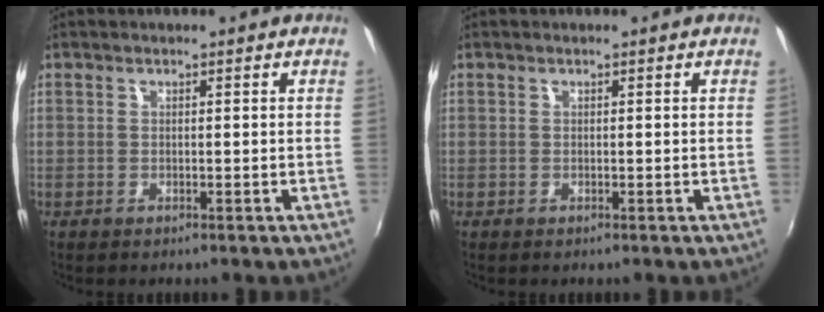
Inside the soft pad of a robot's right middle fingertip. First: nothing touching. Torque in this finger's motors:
{"motor_torque": [0.00, 0.00, 0.00, 0.01]}